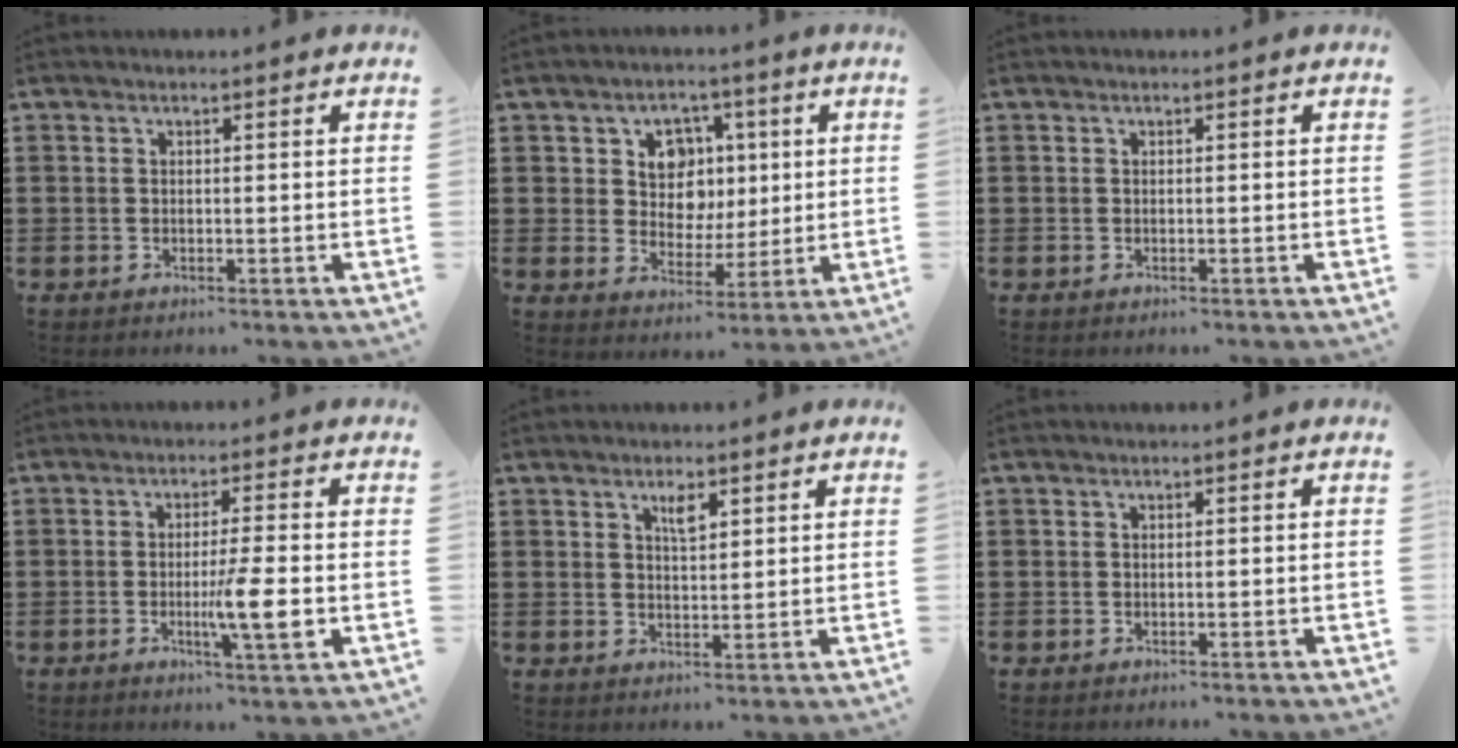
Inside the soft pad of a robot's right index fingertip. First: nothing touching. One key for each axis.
{"total": 7.1, "fx": 1.8, "fy": 6.2, "fz": 3.0, "tx": -0.070, "ty": 0.014, "tz": 0.029}
{"total": 0.0}
{"total": 7.2, "fx": -1.6, "fy": 0.4, "fz": 7.1, "tx": -0.122, "ty": -0.013, "tz": -0.028}
{"total": 2.5, "fx": 1.5, "fy": 0.8, "fz": 1.8, "tx": -0.023, "ty": -0.003, "tz": 0.022}
{"total": 0.0}